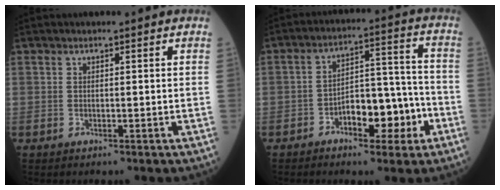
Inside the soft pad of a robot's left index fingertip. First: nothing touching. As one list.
[{"total": 9.9, "force": [-4.7, 3.8, 7.8], "torque": [-0.123, 0.033, -0.070]}]